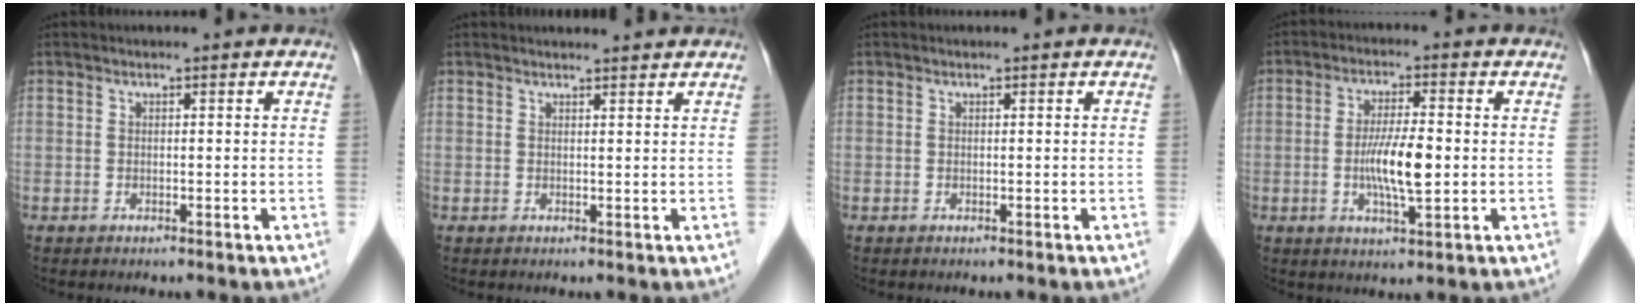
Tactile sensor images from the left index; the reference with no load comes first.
{"total": 2.6, "force": [2.5, 0.1, 0.4], "torque": [-0.010, 0.003, 0.028]}
{"total": 0.0}
{"total": 7.2, "force": [-1.1, 1.2, 7.0], "torque": [-0.137, -0.010, -0.022]}